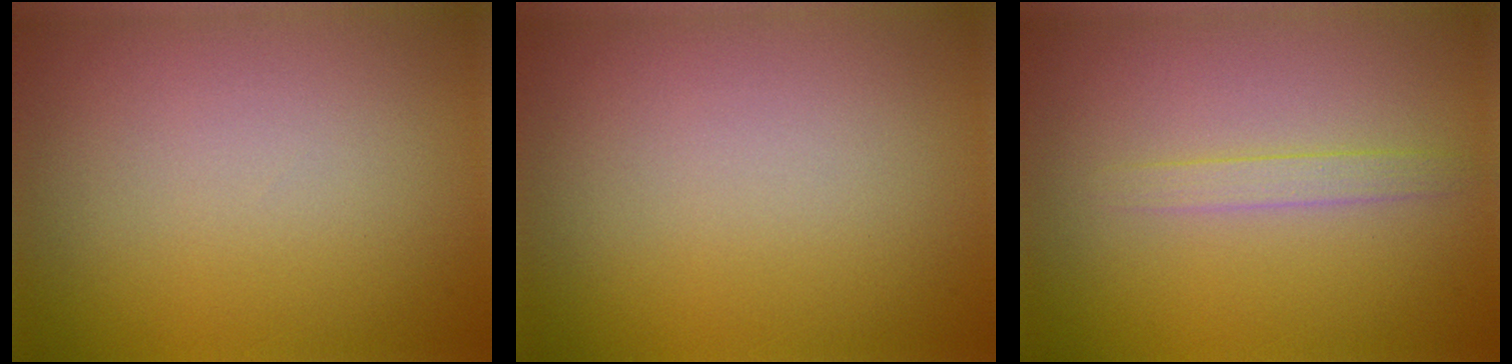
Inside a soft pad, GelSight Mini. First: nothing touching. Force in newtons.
{"total": 0.0}
{"total": 1.3, "press": 1.3, "slide": 0.0}